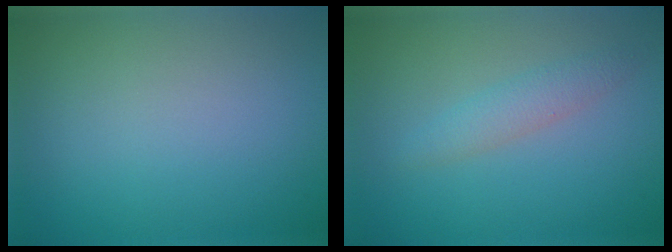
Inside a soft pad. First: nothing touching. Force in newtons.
{"total": 1.8, "press": 1.8, "slide": 0.0}